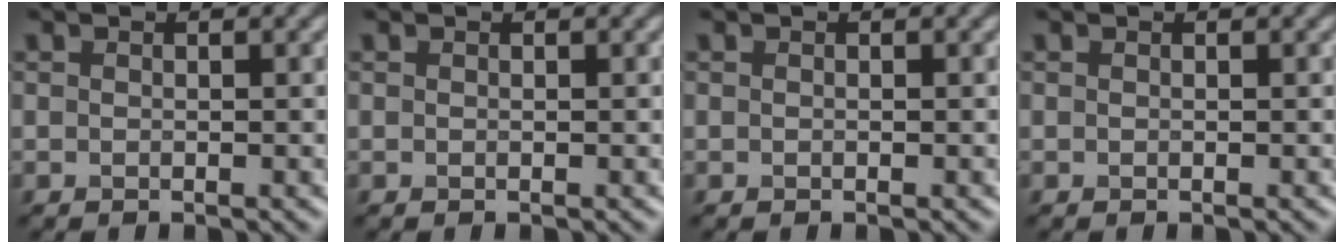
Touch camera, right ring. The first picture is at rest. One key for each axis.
{"total": 0.0}
{"total": 0.0}
{"total": 0.0}